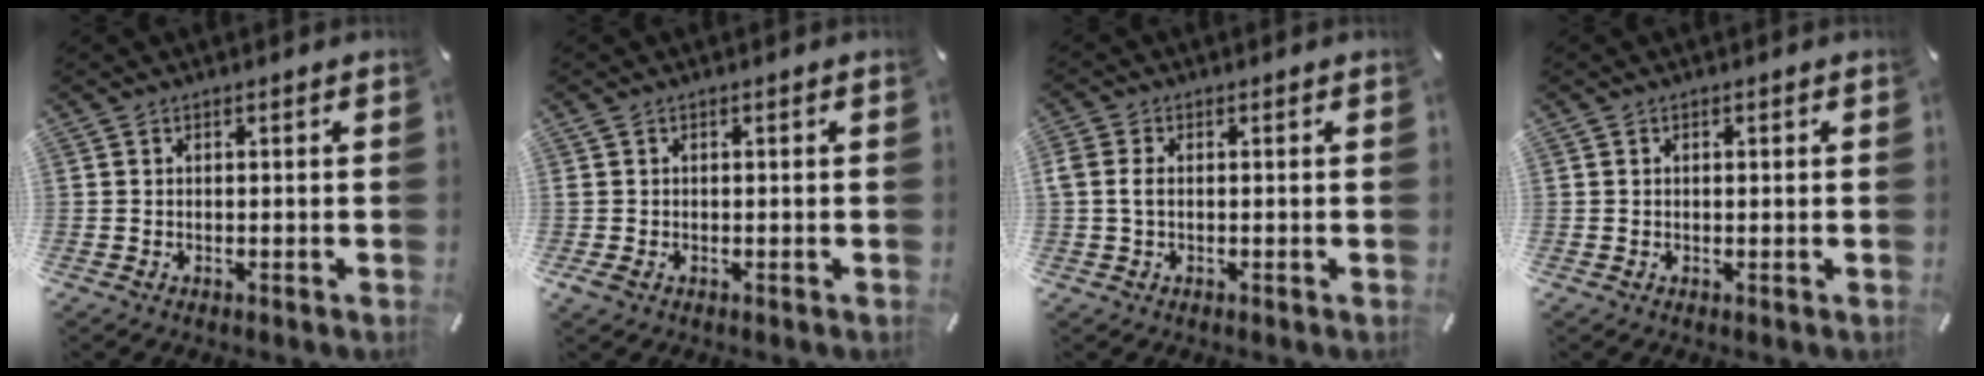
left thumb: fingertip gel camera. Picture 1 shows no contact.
{"total": 1.5, "force": [-0.3, 1.0, 1.0], "torque": [-0.027, 0.002, -0.008]}
{"total": 2.8, "force": [0.0, 1.8, 2.2], "torque": [-0.048, 0.003, -0.003]}
{"total": 0.5, "force": [0.0, 0.4, 0.3], "torque": [-0.007, 0.000, 0.000]}